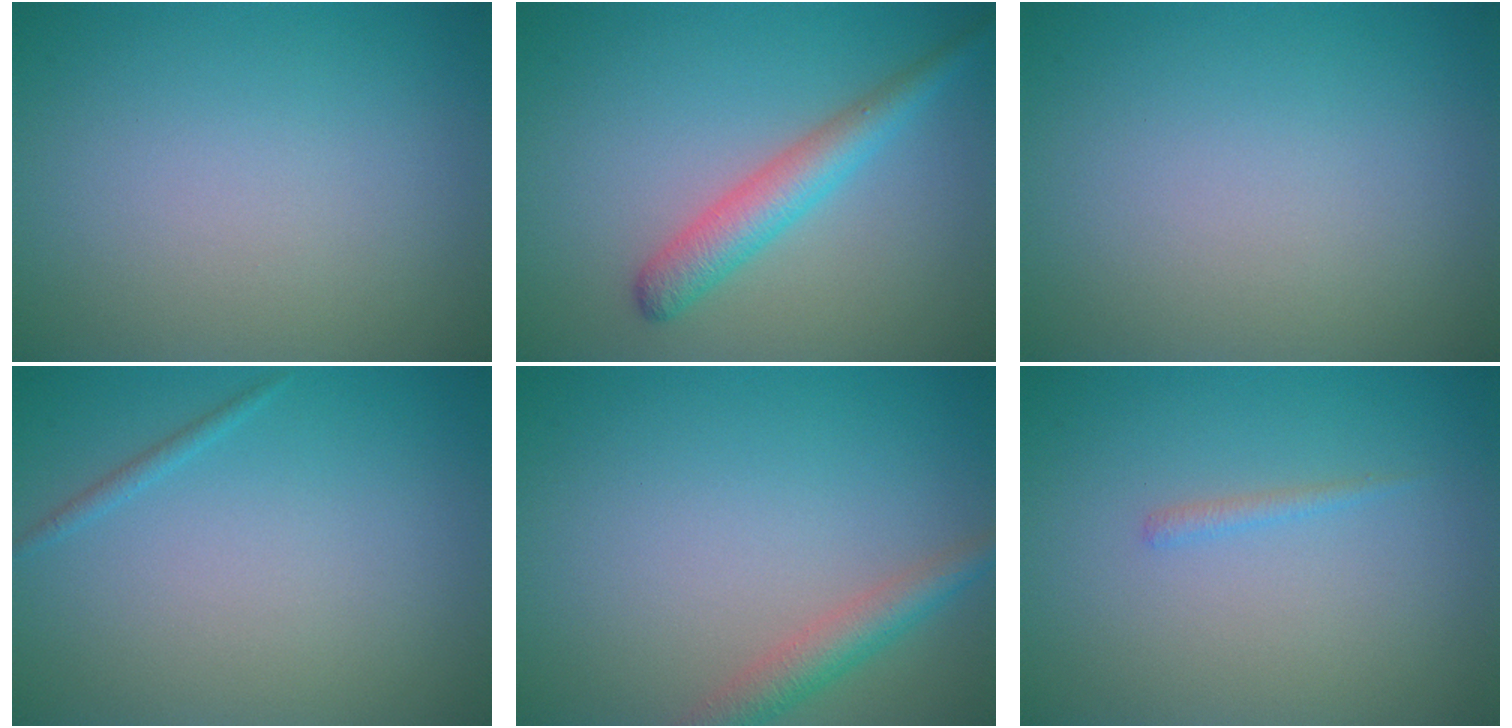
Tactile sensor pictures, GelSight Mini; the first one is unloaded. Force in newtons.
{"total": 2.8, "press": 2.8, "slide": 0.2}
{"total": 0.0}
{"total": 0.6, "press": 0.6, "slide": 0.1}
{"total": 2.8, "press": 2.8, "slide": 0.1}
{"total": 0.7, "press": 0.7, "slide": 0.1}